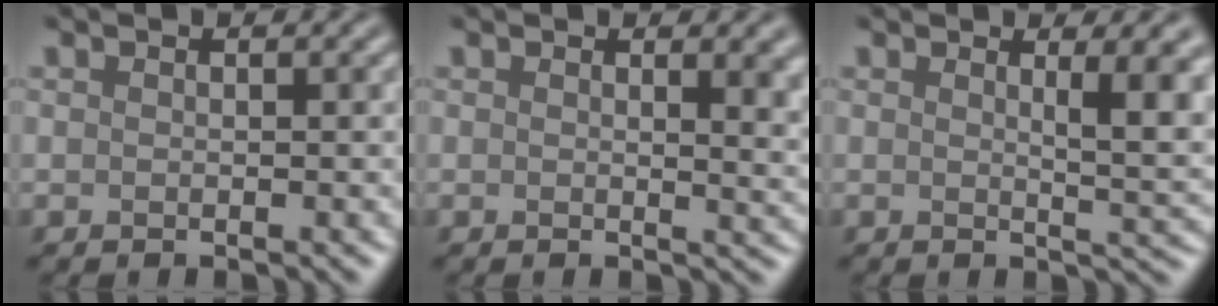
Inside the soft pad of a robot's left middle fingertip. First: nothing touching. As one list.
[{"total": 3.4, "force": [1.3, 1.5, 2.8], "torque": [-0.021, -0.001, 0.018]}, {"total": 4.0, "force": [1.4, 1.0, 3.7], "torque": [-0.047, -0.007, 0.023]}]